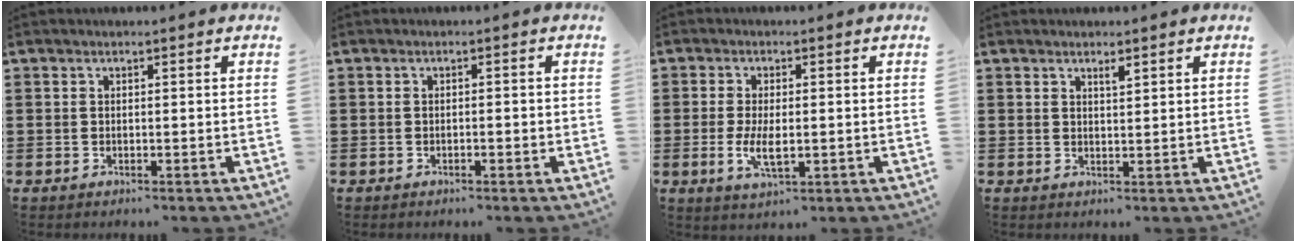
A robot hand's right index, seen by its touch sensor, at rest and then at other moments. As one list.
[{"total": 0.7, "force": [-0.5, 0.2, 0.5], "torque": [-0.011, -0.002, -0.008]}, {"total": 5.1, "force": [-0.7, 2.1, 4.6], "torque": [-0.094, -0.005, -0.014]}, {"total": 1.2, "force": [1.0, 0.2, 0.7], "torque": [-0.014, 0.001, 0.017]}]